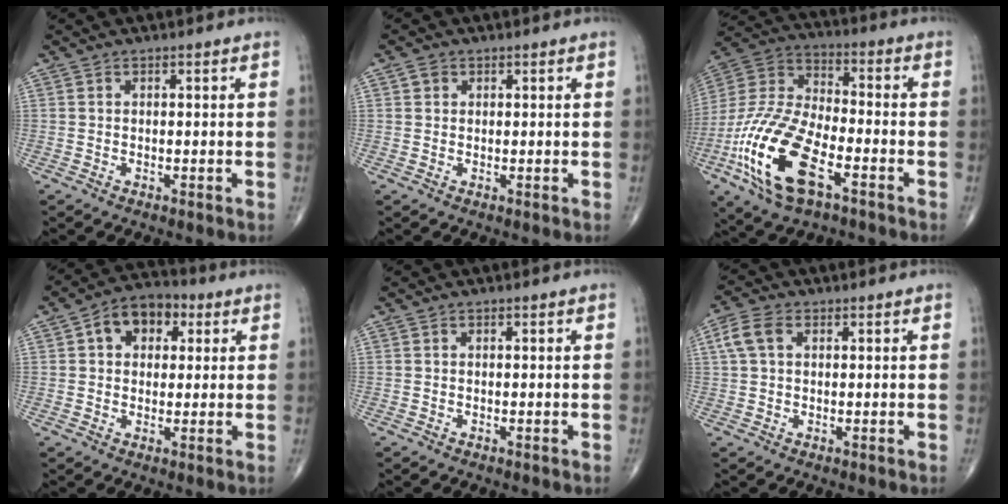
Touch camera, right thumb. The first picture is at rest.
{"total": 0.7, "force": [0.2, 0.6, 0.2], "torque": [0.002, 0.001, 0.003]}
{"total": 21.3, "force": [-8.5, 9.6, 17.0], "torque": [-0.360, 0.024, -0.156]}
{"total": 9.1, "force": [2.8, 6.5, 5.8], "torque": [-0.059, 0.012, 0.035]}
{"total": 0.0}
{"total": 4.9, "force": [1.4, 3.2, 3.5], "torque": [-0.080, 0.014, 0.026]}